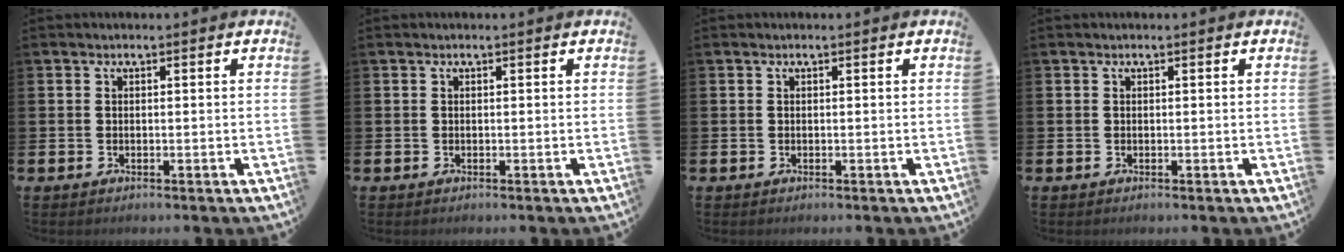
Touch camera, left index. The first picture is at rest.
{"total": 0.0}
{"total": 0.0}
{"total": 0.0}